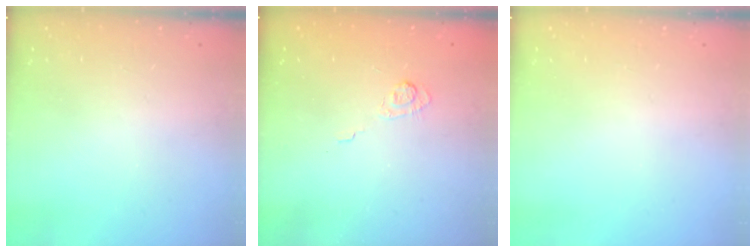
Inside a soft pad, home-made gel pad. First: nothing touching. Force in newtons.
{"total": 3.0, "press": 2.6, "slide": 1.6}
{"total": 0.0}